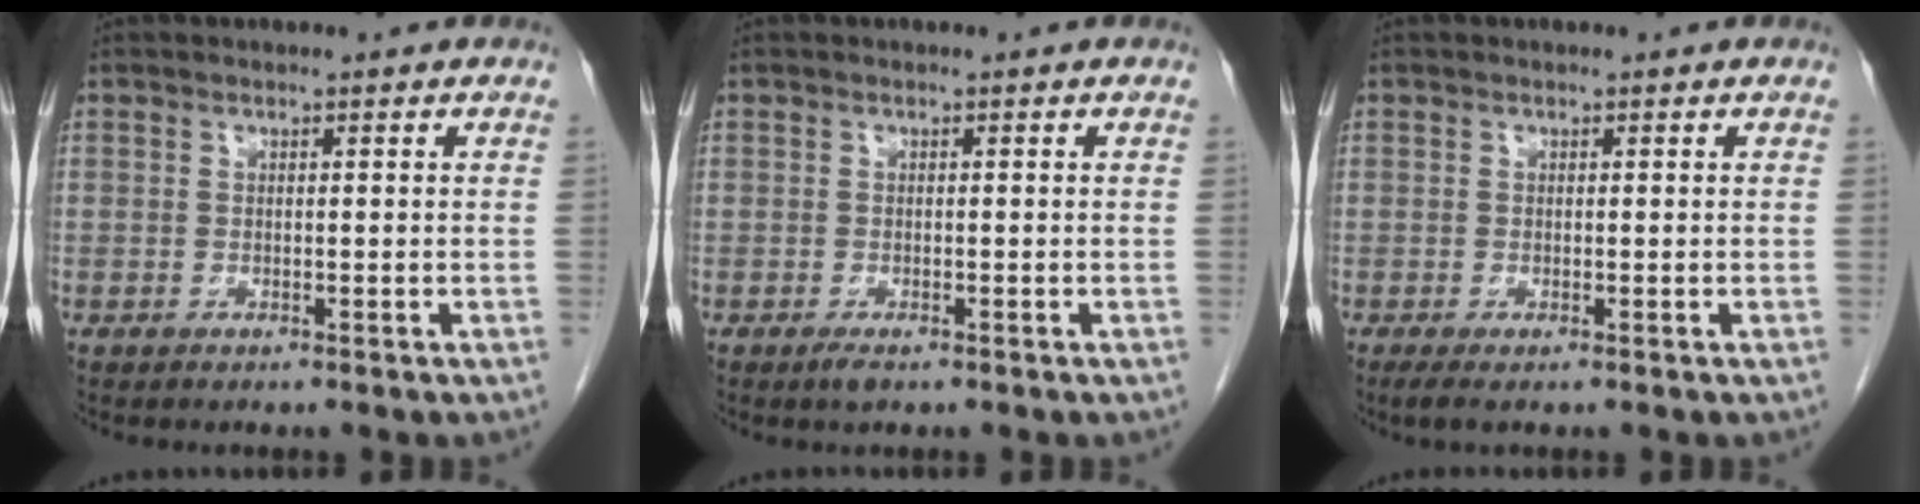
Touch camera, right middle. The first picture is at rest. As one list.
[{"total": 1.4, "force": [-0.9, 0.4, 1.0], "torque": [-0.020, -0.002, -0.014]}, {"total": 1.6, "force": [-1.0, 0.2, 1.2], "torque": [-0.026, -0.007, -0.018]}]